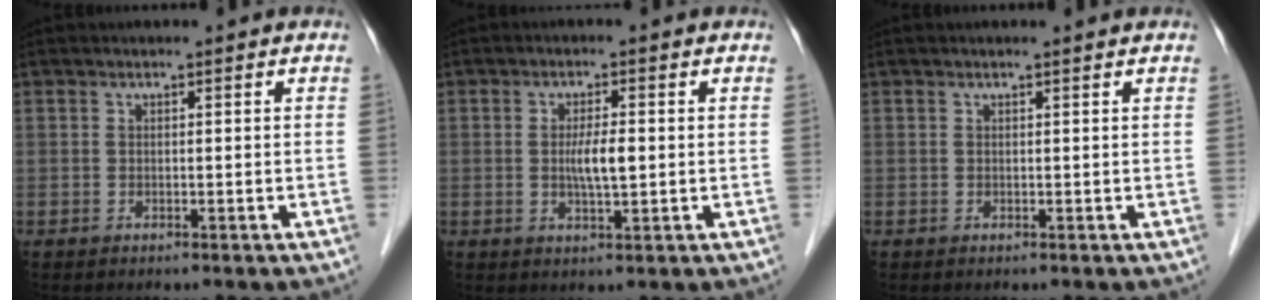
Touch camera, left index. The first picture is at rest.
{"total": 3.9, "force": [0.0, 0.6, 3.9], "torque": [-0.073, -0.004, 0.000]}
{"total": 0.5, "force": [0.5, 0.0, 0.1], "torque": [-0.009, -0.002, 0.007]}